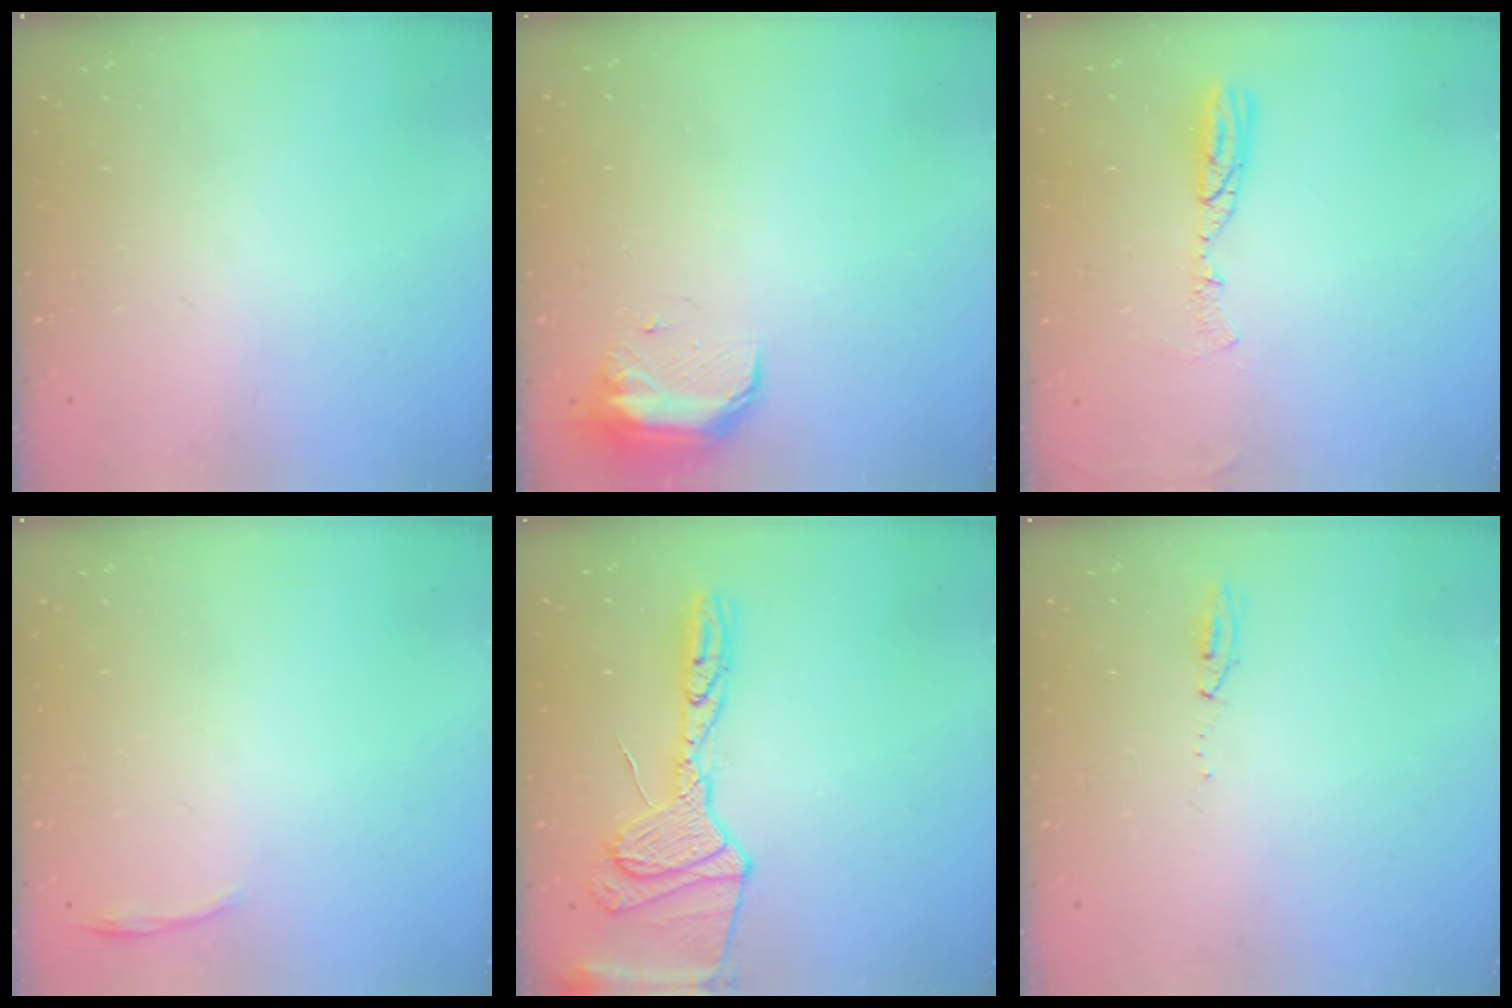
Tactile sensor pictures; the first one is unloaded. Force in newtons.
{"total": 11.2, "press": 9.8, "slide": 5.5}
{"total": 7.4, "press": 7.2, "slide": 1.5}
{"total": 3.6, "press": 3.5, "slide": 0.7}
{"total": 18.9, "press": 18.8, "slide": 1.9}
{"total": 5.0, "press": 3.7, "slide": 3.3}